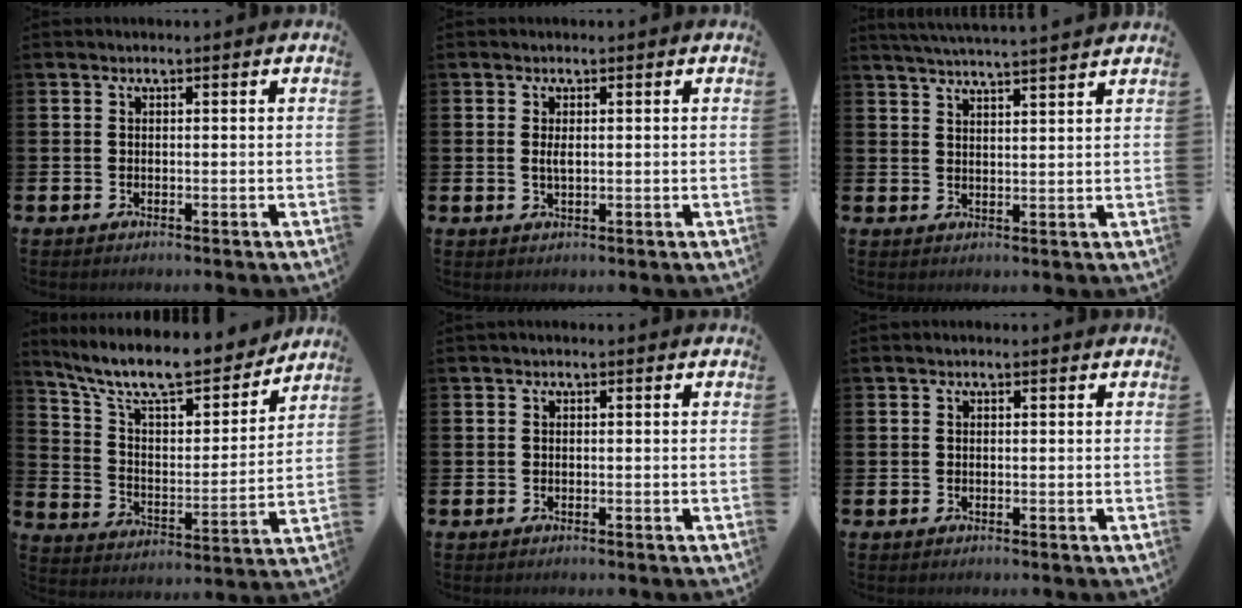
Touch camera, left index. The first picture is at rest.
{"total": 1.4, "force": [0.3, 0.5, 1.3], "torque": [-0.024, 0.001, 0.004]}
{"total": 4.3, "force": [4.2, -0.8, 0.5], "torque": [-0.017, -0.026, 0.074]}
{"total": 11.5, "force": [10.2, 2.8, 4.7], "torque": [-0.123, -0.067, 0.175]}
{"total": 0.0}
{"total": 0.0}